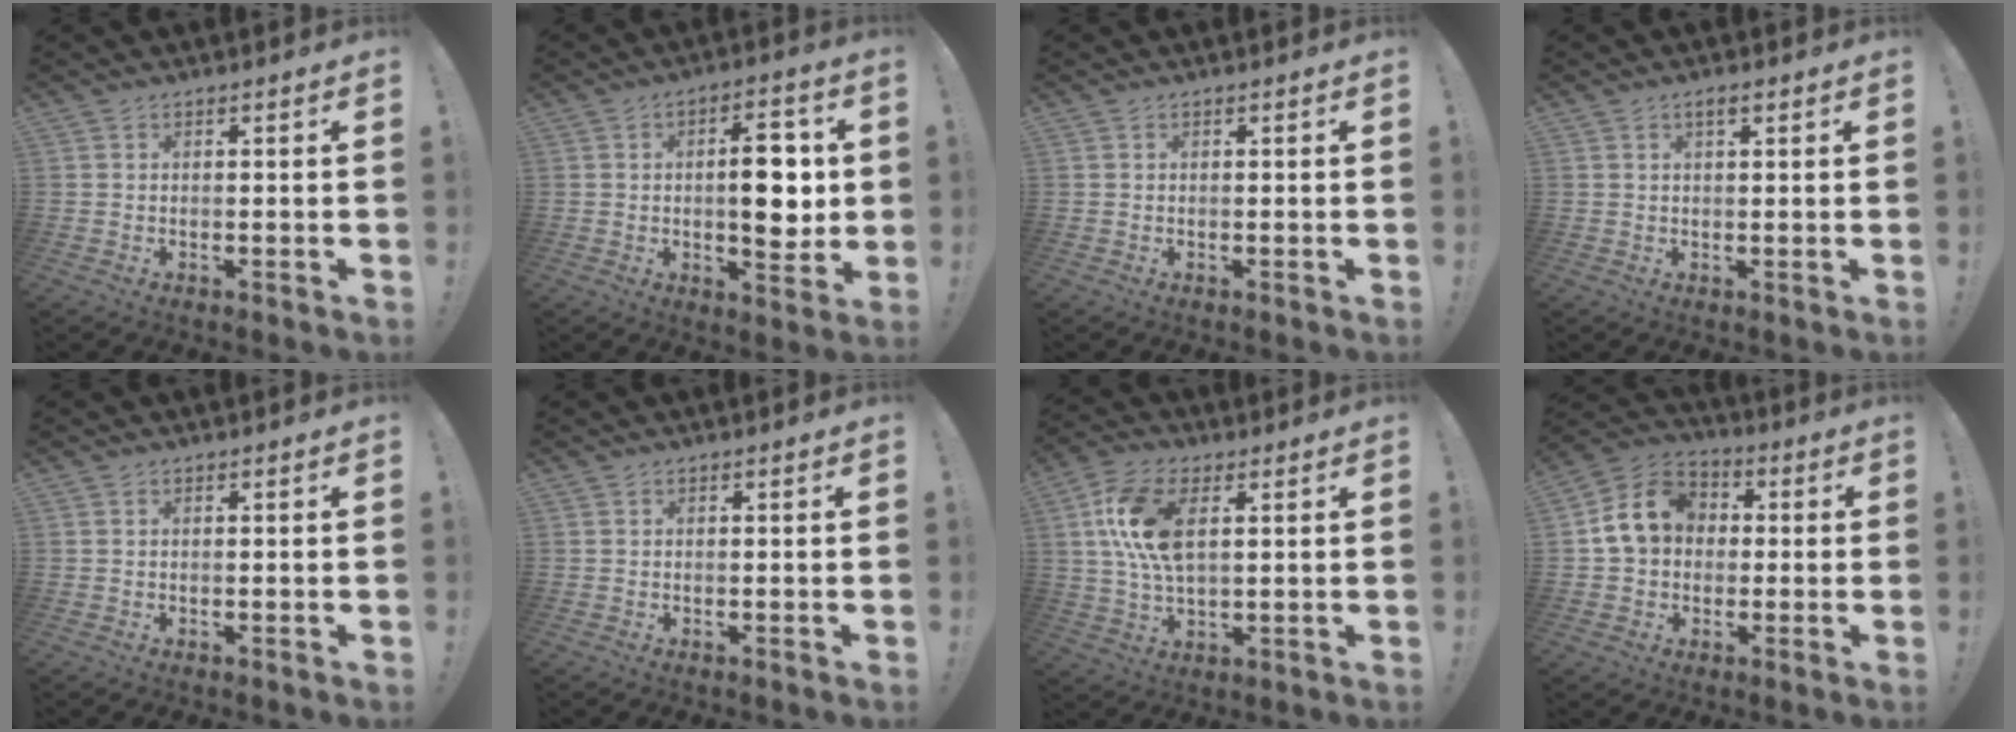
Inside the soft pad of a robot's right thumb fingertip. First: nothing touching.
{"total": 11.9, "force": [0.7, 5.7, 10.4], "torque": [-0.131, 0.005, 0.009]}
{"total": 0.0}
{"total": 2.1, "force": [1.1, 0.8, 1.6], "torque": [-0.026, 0.001, 0.017]}
{"total": 0.0}
{"total": 0.0}
{"total": 13.2, "force": [3.3, 6.8, 10.8], "torque": [-0.232, -0.001, 0.062]}
{"total": 12.8, "force": [2.3, 10.5, 7.0], "torque": [-0.112, 0.013, 0.051]}